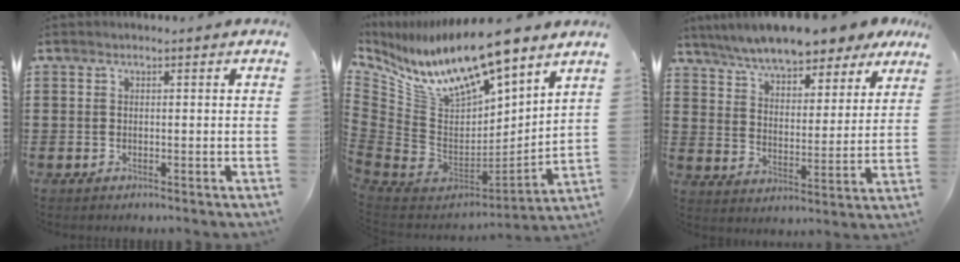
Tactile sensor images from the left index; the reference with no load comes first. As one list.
[{"total": 14.3, "force": [11.6, 4.3, 7.2], "torque": [-0.182, -0.090, 0.206]}, {"total": 8.4, "force": [7.8, 1.2, 2.8], "torque": [-0.089, -0.031, 0.141]}]